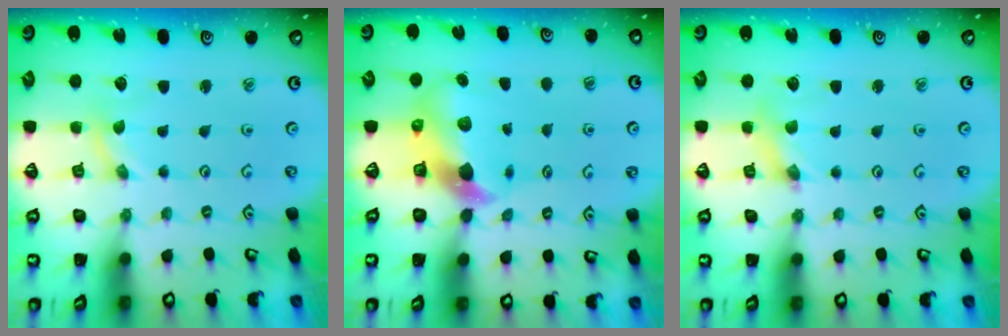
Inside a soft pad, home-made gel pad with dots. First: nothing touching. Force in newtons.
{"total": 7.1, "press": 7.0, "slide": 1.0}
{"total": 2.0, "press": 2.0, "slide": 0.3}